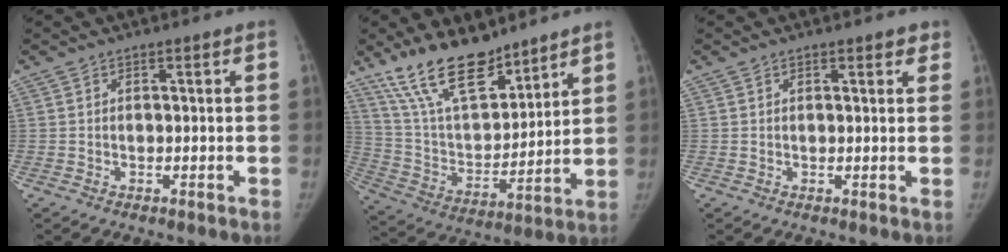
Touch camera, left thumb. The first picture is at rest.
{"total": 18.1, "force": [13.7, 7.0, 9.6], "torque": [-0.136, -0.072, 0.260]}
{"total": 1.8, "force": [1.3, 0.8, 1.0], "torque": [0.002, -0.004, 0.012]}